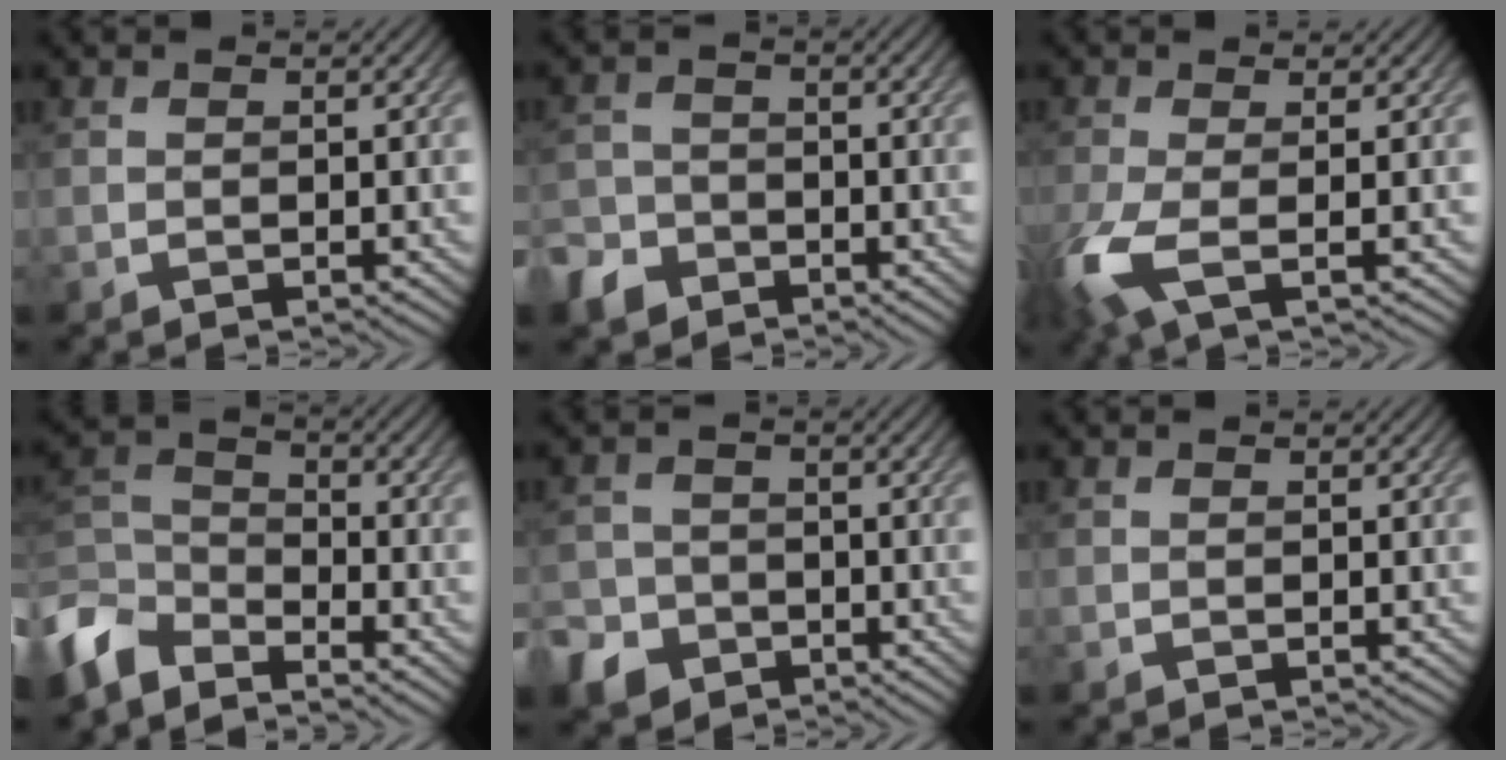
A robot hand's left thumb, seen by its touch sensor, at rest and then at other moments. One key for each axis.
{"total": 4.7, "fx": -3.3, "fy": 3.1, "fz": 1.2, "tx": -0.034, "ty": -0.001, "tz": -0.076}
{"total": 5.8, "fx": -1.5, "fy": 2.0, "fz": 5.2, "tx": -0.139, "ty": -0.019, "tz": -0.032}
{"total": 7.3, "fx": -6.1, "fy": 3.0, "fz": 2.8, "tx": -0.070, "ty": -0.001, "tz": -0.142}
{"total": 5.5, "fx": -3.3, "fy": 4.2, "fz": 1.5, "tx": -0.038, "ty": -0.008, "tz": -0.072}
{"total": 0.0}